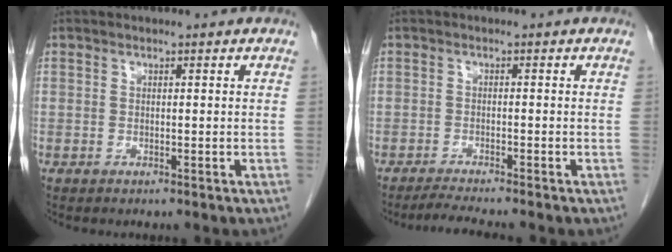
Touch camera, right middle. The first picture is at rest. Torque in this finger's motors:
{"motor_torque": [-0.02, 0.04, 0.00, 0.00]}